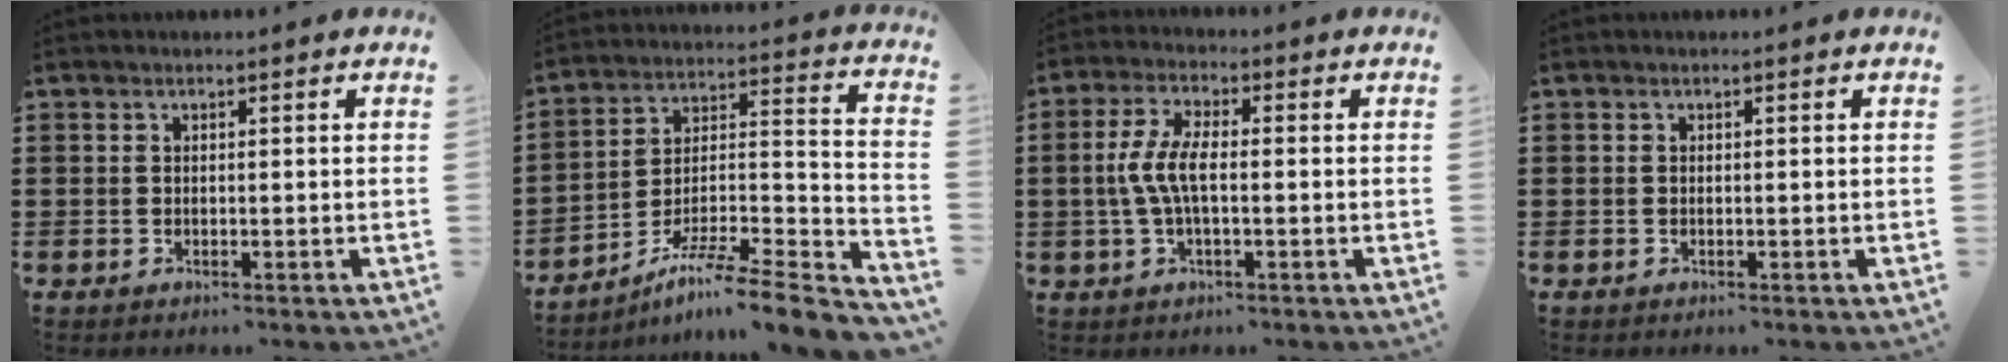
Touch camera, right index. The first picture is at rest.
{"total": 7.7, "force": [-6.1, 0.4, 4.8], "torque": [-0.080, -0.007, -0.123]}
{"total": 6.1, "force": [-0.6, 2.0, 5.7], "torque": [-0.137, -0.006, -0.023]}
{"total": 0.0}